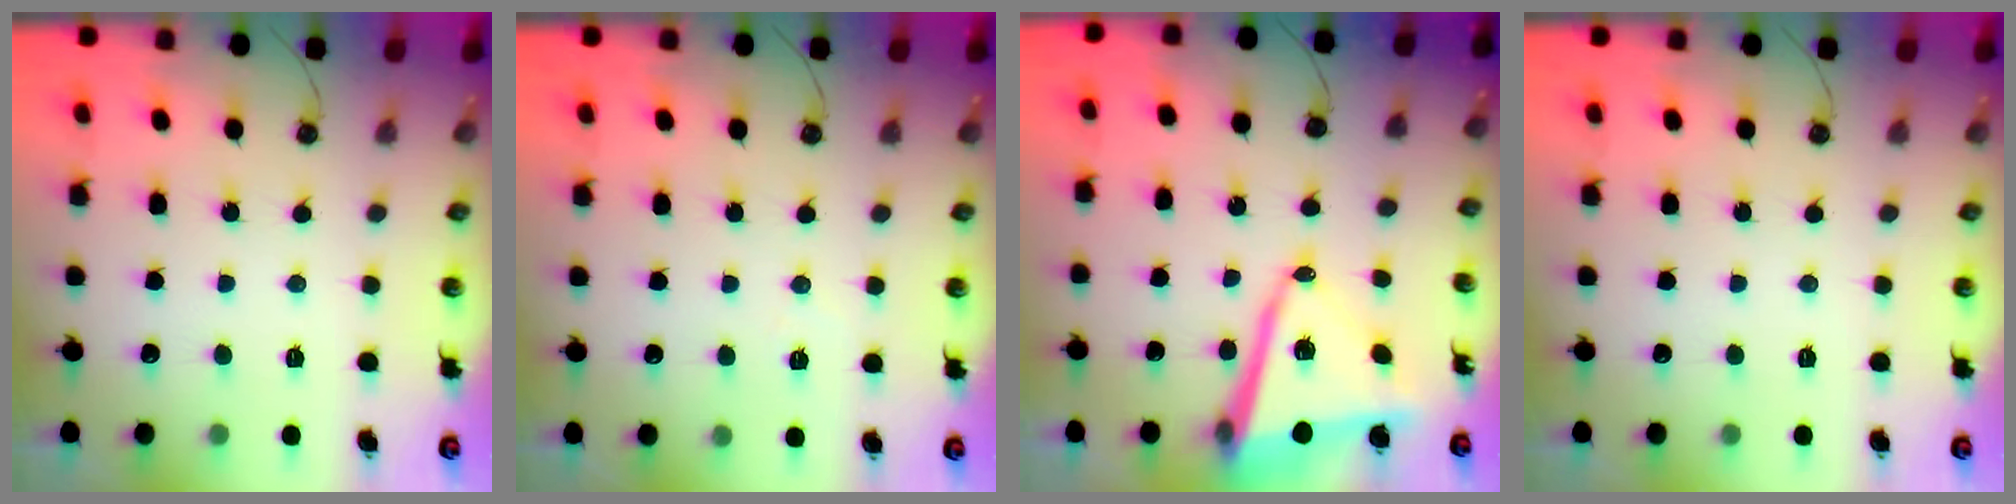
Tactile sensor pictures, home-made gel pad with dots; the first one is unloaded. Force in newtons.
{"total": 5.7, "press": 3.8, "slide": 4.3}
{"total": 12.7, "press": 12.4, "slide": 2.9}
{"total": 0.0}